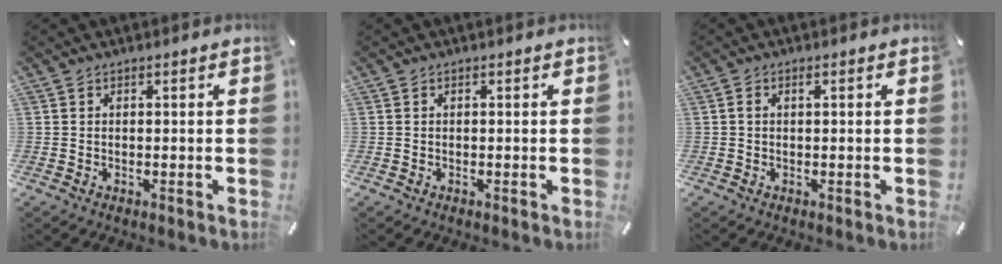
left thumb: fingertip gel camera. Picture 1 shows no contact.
{"total": 0.0}
{"total": 1.0, "force": [0.2, 0.4, 0.9], "torque": [-0.017, 0.004, 0.001]}